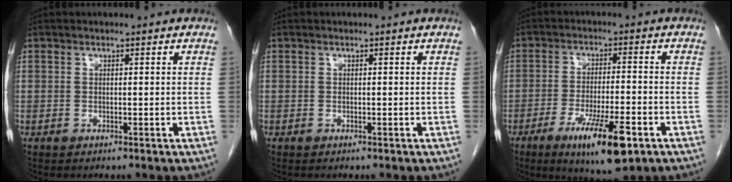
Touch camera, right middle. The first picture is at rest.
{"total": 0.0}
{"total": 11.3, "force": [-5.9, 1.7, 9.5], "torque": [-0.164, -0.025, -0.090]}